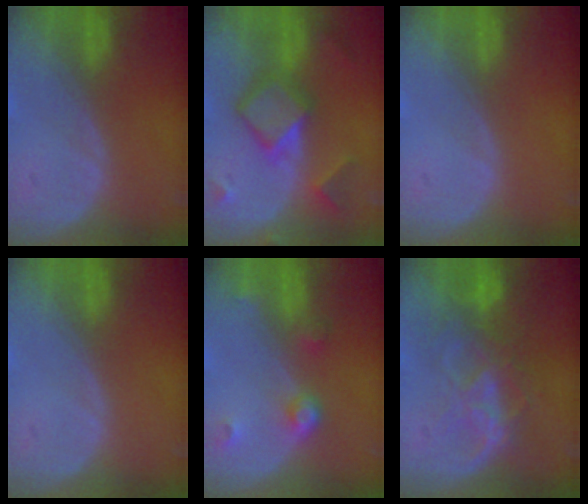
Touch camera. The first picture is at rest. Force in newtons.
{"total": 7.7, "press": 7.7, "slide": 0.4}
{"total": 0.0}
{"total": 0.0}
{"total": 3.9, "press": 3.6, "slide": 1.4}
{"total": 8.8, "press": 7.6, "slide": 4.4}